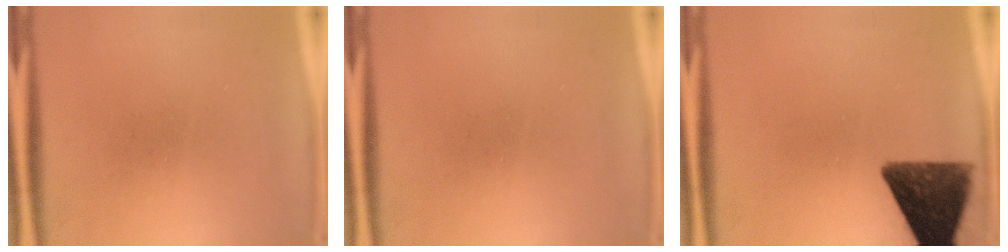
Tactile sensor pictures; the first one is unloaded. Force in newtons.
{"total": 0.0}
{"total": 11.8}